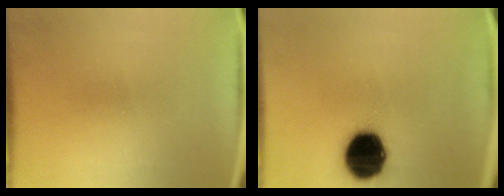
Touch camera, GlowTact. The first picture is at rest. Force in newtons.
{"total": 16.5}